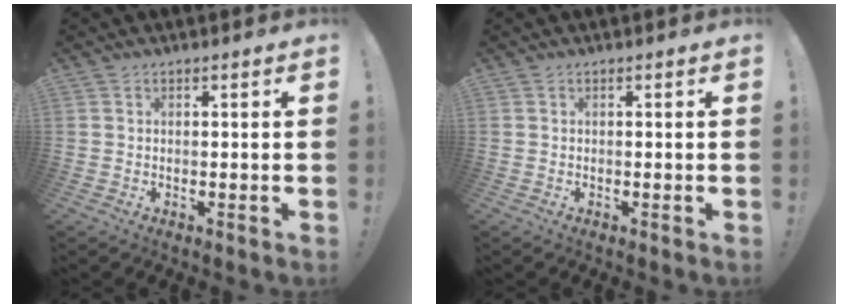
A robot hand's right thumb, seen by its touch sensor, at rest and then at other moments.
{"total": 0.0}